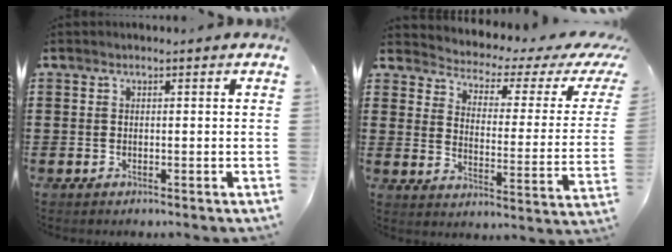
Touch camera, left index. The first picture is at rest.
{"total": 2.5, "force": [1.9, 1.0, 1.3], "torque": [-0.043, -0.023, 0.023]}